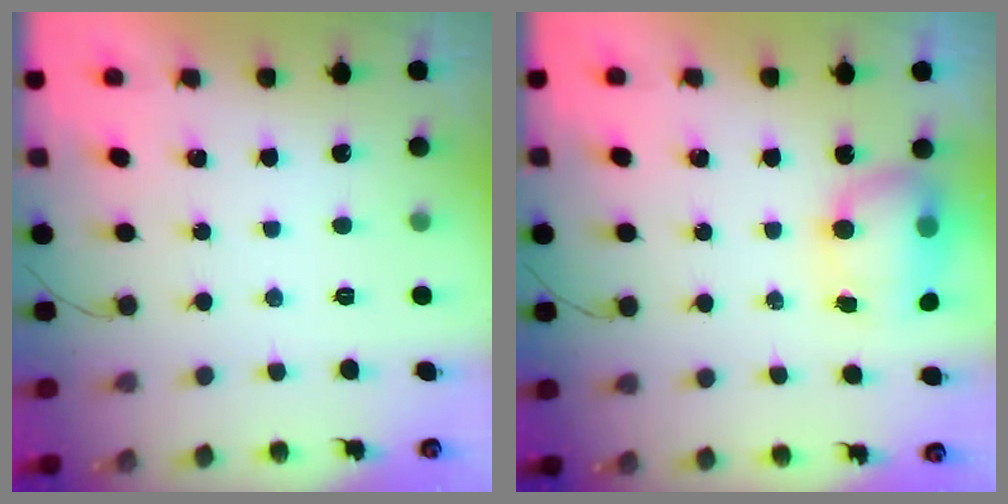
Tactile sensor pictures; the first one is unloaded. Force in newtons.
{"total": 9.6, "press": 8.3, "slide": 4.7}